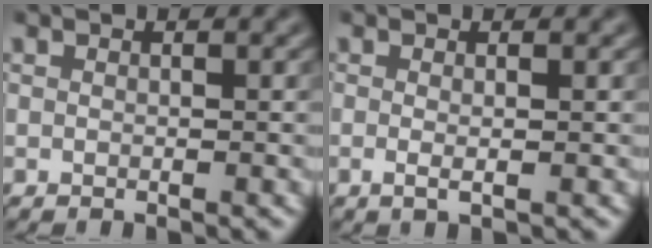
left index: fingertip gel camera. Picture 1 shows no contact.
{"total": 1.3, "force": [0.0, 0.1, 1.3], "torque": [-0.022, -0.004, -0.001]}